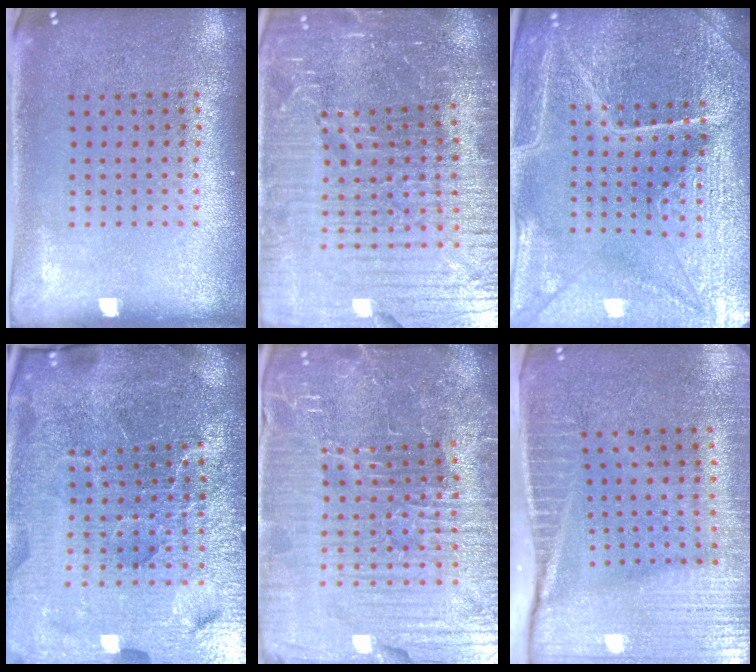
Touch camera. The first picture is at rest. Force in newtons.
{"total": 7.0, "press": 6.1, "slide": 3.5}
{"total": 5.2, "press": 4.9, "slide": 2.0}
{"total": 7.0, "press": 6.1, "slide": 3.4}
{"total": 7.5, "press": 6.7, "slide": 3.4}
{"total": 4.2, "press": 3.7, "slide": 2.0}